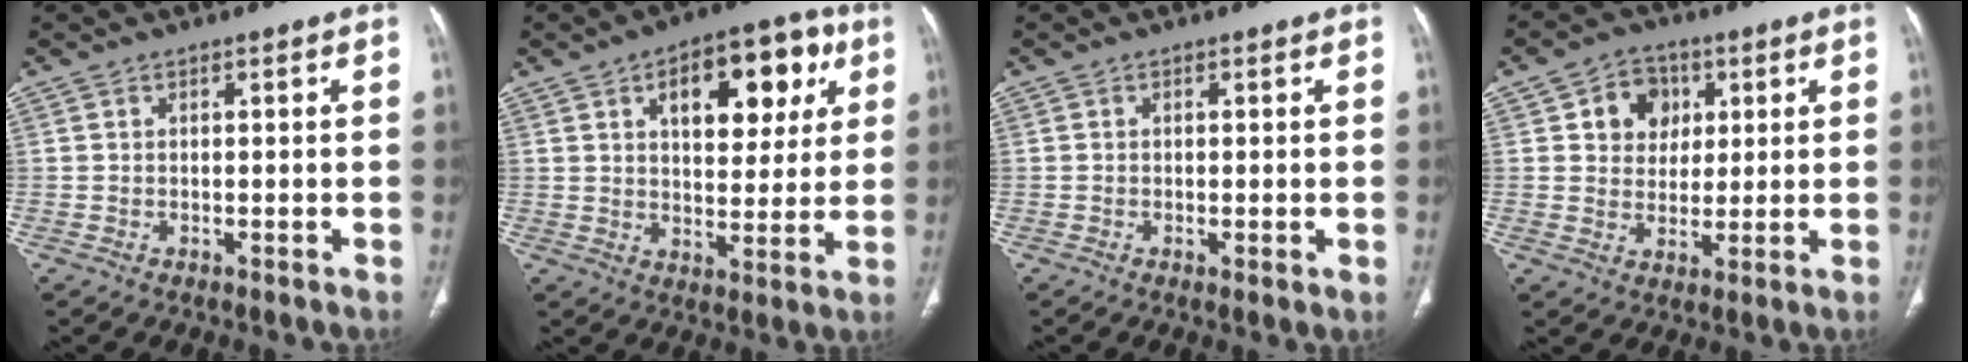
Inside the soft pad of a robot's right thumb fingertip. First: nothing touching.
{"total": 16.3, "force": [6.3, 8.6, 12.3], "torque": [-0.117, -0.004, 0.089]}
{"total": 1.4, "force": [-0.2, 0.3, 1.3], "torque": [-0.028, -0.007, -0.004]}
{"total": 8.2, "force": [2.6, 6.9, 3.5], "torque": [-0.016, -0.004, 0.041]}